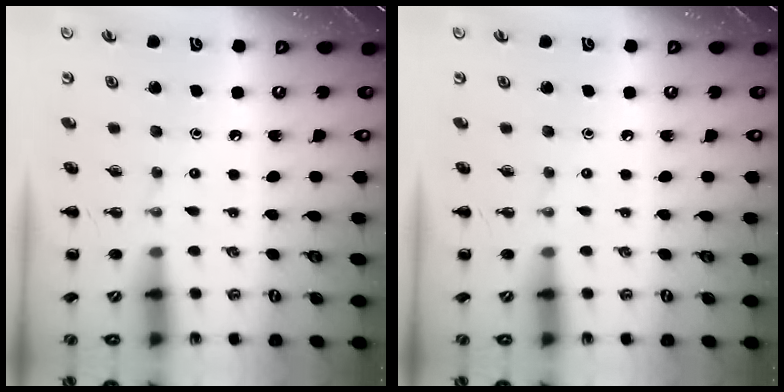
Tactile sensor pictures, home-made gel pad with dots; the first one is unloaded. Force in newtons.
{"total": 0.0}